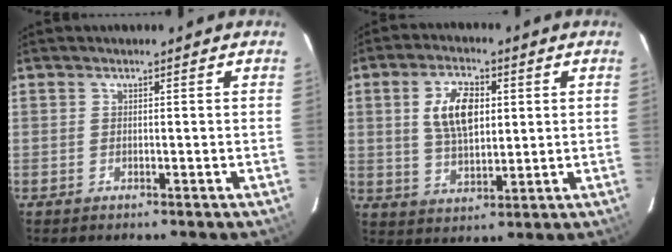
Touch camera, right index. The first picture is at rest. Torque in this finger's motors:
{"motor_torque": [0.37, 0.06, 0.26, 0.08]}